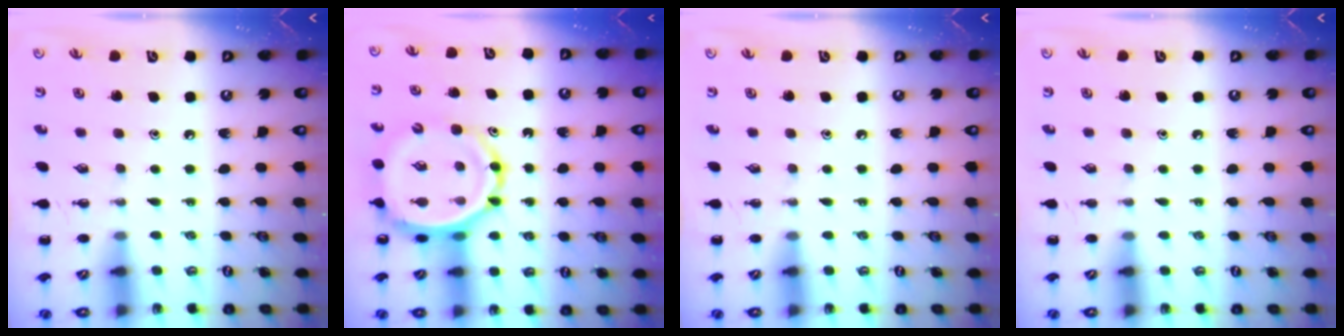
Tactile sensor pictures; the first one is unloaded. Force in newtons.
{"total": 10.7, "press": 10.1, "slide": 3.4}
{"total": 0.0}
{"total": 0.0}